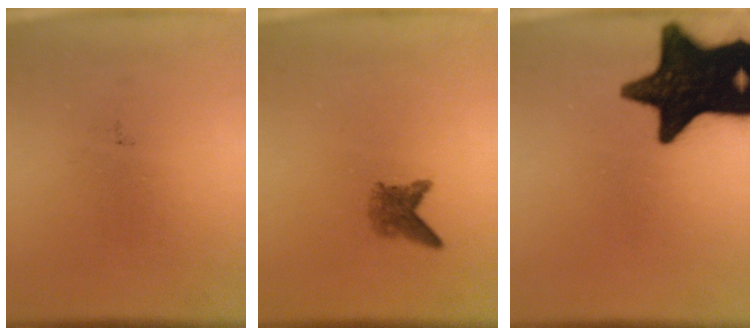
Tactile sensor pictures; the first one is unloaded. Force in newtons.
{"total": 2.3}
{"total": 18.2}